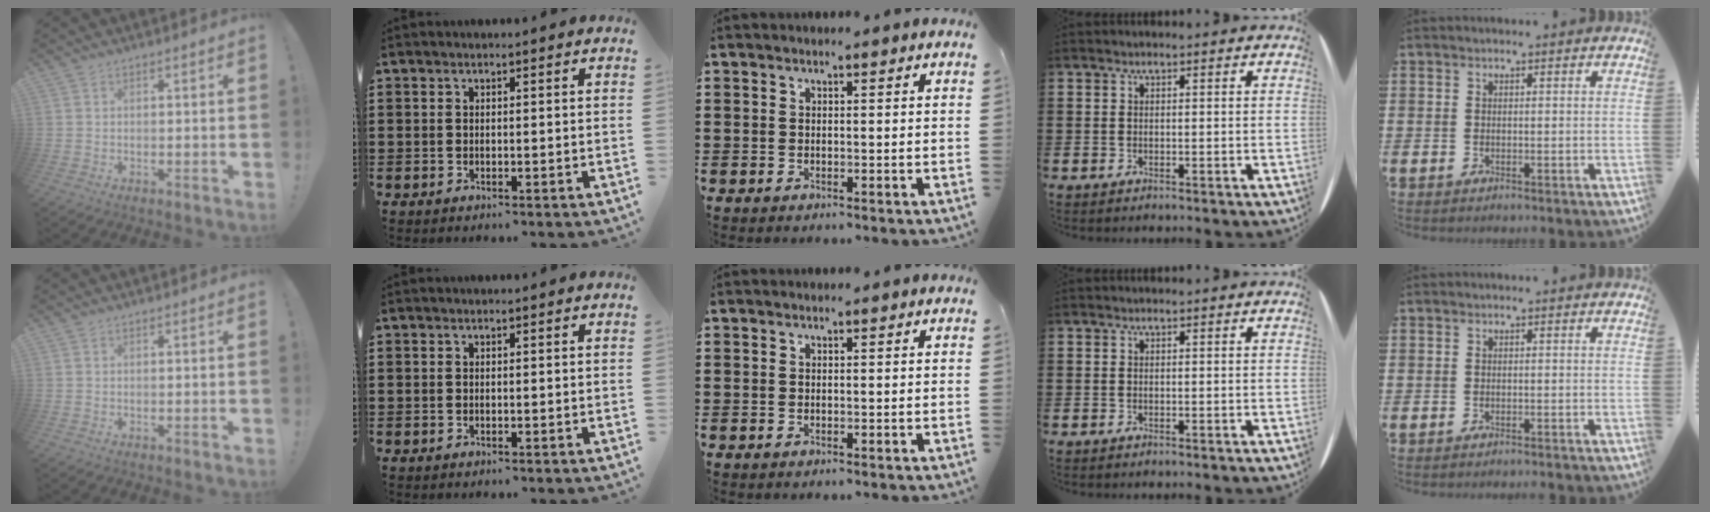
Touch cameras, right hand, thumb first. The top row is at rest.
{"little": {"total": 0.5, "force": [-0.5, -0.1, 0.0], "torque": [0.000, -0.001, -0.010]}}